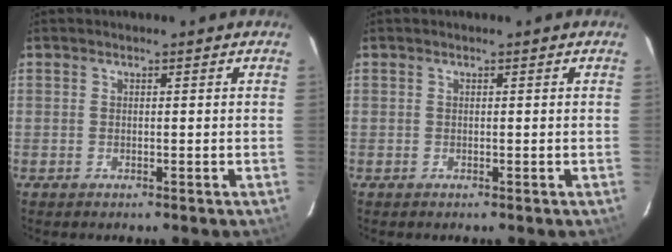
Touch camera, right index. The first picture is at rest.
{"total": 0.0}